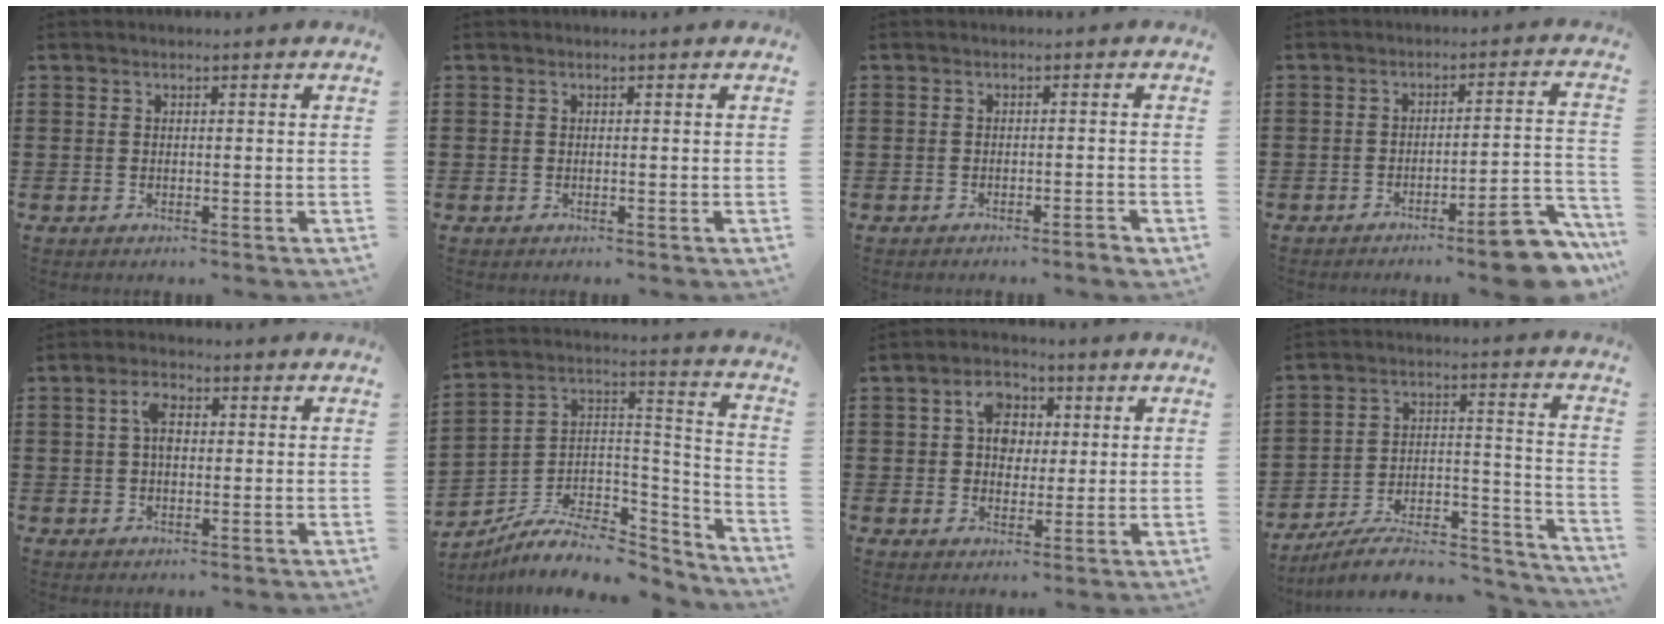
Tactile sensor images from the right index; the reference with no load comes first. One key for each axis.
{"total": 0.0}
{"total": 1.4, "fx": -1.2, "fy": -0.2, "fz": 0.7, "tx": -0.013, "ty": -0.001, "tz": -0.023}
{"total": 8.4, "fx": -6.3, "fy": 0.7, "fz": 5.6, "tx": -0.079, "ty": 0.011, "tz": -0.113}
{"total": 3.7, "fx": 0.6, "fy": 2.0, "fz": 3.1, "tx": -0.065, "ty": 0.010, "tz": 0.009}
{"total": 9.1, "fx": -6.6, "fy": 4.3, "fz": 4.6, "tx": -0.092, "ty": 0.016, "tz": -0.126}
{"total": 6.0, "fx": 1.7, "fy": 4.7, "fz": 3.2, "tx": -0.066, "ty": 0.011, "tz": 0.024}
{"total": 8.9, "fx": -7.6, "fy": 2.4, "fz": 3.9, "tx": -0.059, "ty": 0.016, "tz": -0.144}